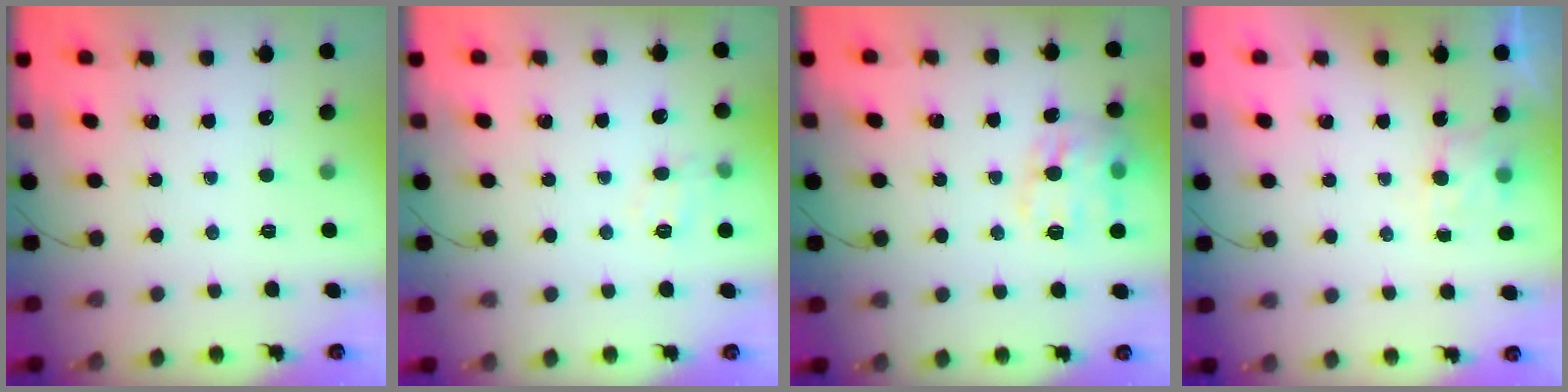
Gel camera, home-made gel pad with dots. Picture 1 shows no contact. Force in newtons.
{"total": 8.6, "press": 8.5, "slide": 1.1}
{"total": 13.0, "press": 12.9, "slide": 1.2}
{"total": 5.5, "press": 5.4, "slide": 1.2}